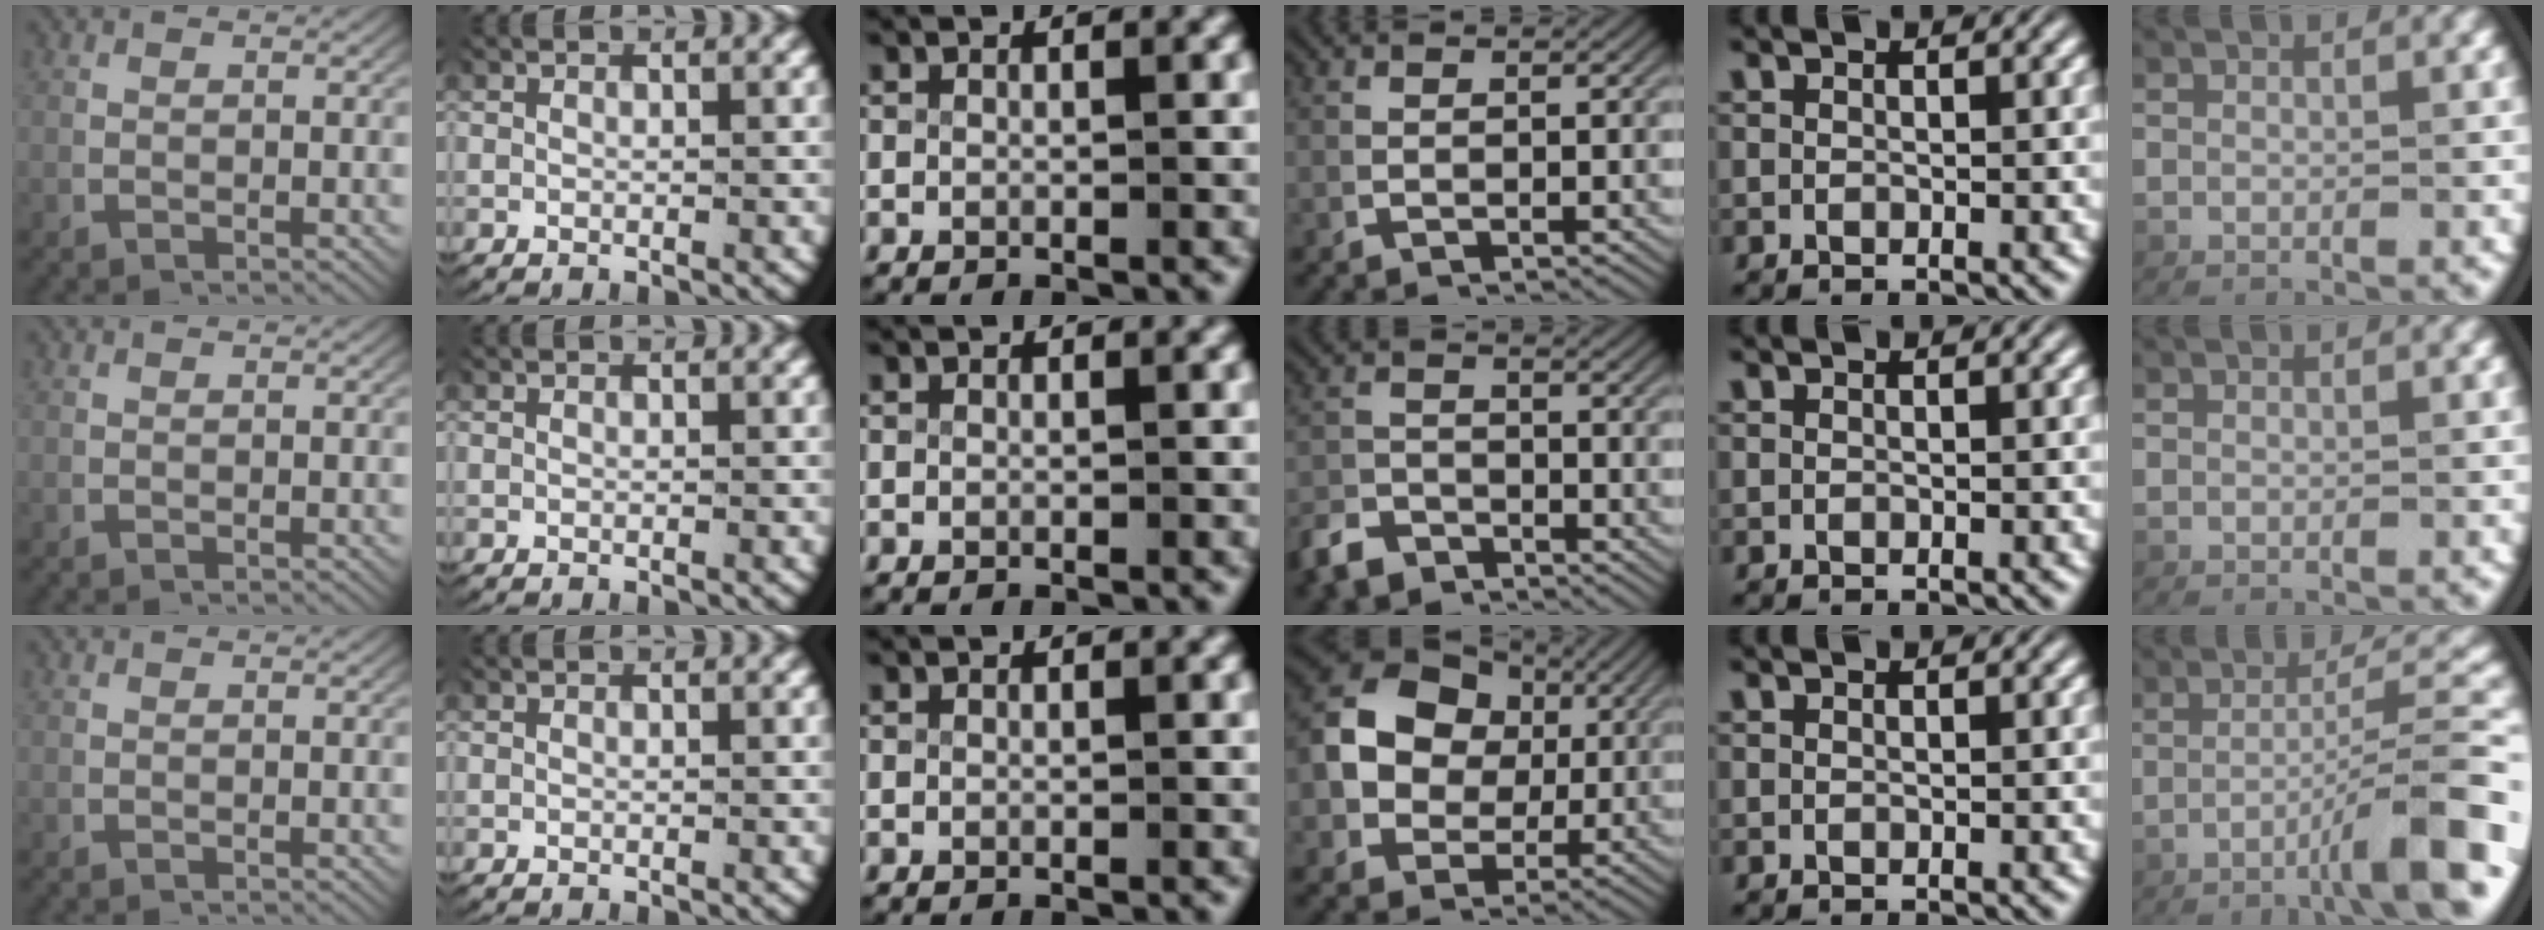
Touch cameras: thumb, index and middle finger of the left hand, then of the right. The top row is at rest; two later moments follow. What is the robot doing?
{"motion": "lift_and_place", "object": "paper towel"}